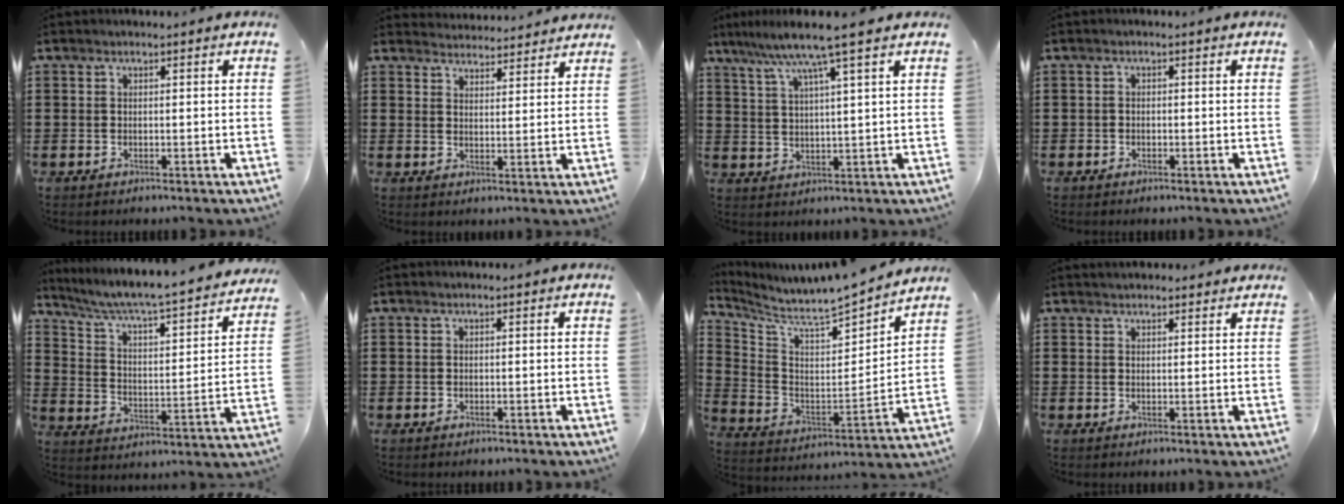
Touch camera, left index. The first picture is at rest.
{"total": 3.6, "force": [3.5, 0.1, -0.3], "torque": [-0.004, -0.016, 0.065]}
{"total": 7.4, "force": [5.3, -0.5, 5.2], "torque": [-0.117, -0.019, 0.087]}
{"total": 0.7, "force": [-0.4, 0.5, 0.2], "torque": [-0.006, 0.001, -0.009]}
{"total": 4.7, "force": [4.2, -0.1, 2.1], "torque": [-0.063, -0.042, 0.060]}
{"total": 0.0}
{"total": 5.3, "force": [5.2, 0.3, 0.9], "torque": [-0.053, -0.061, 0.079]}
{"total": 1.7, "force": [1.6, 0.4, 0.2], "torque": [-0.006, 0.004, 0.032]}